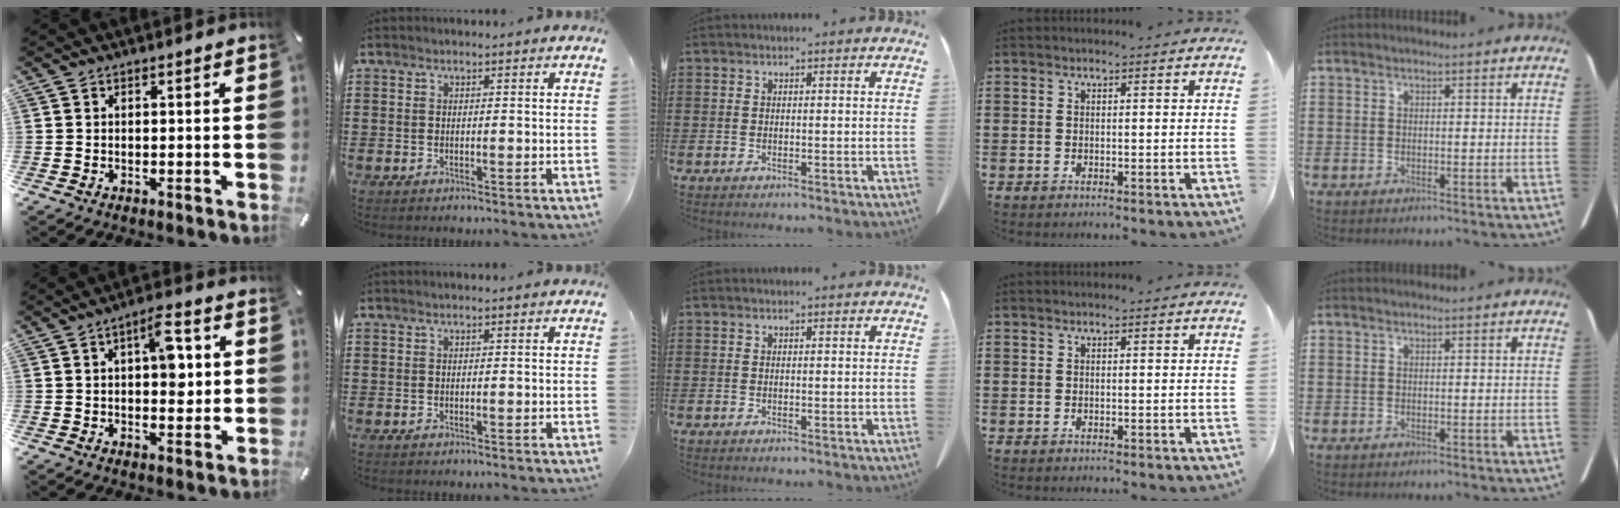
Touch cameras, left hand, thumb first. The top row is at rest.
{"thumb": {"total": 9.3, "force": [1.9, 4.8, 7.7], "torque": [-0.087, -0.009, 0.025]}}